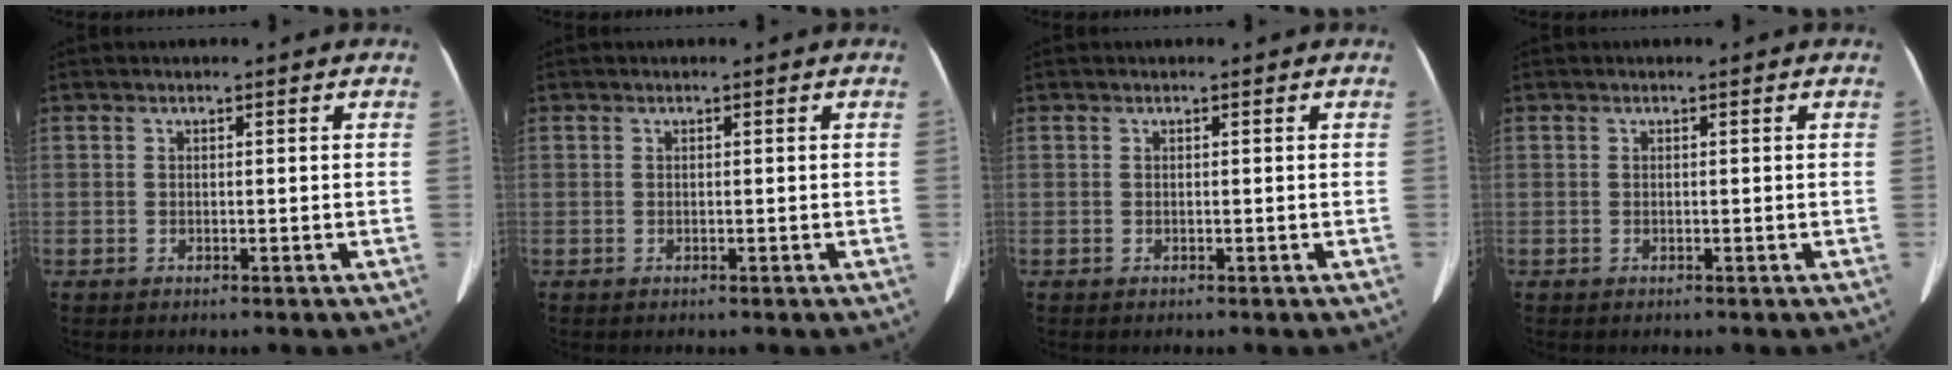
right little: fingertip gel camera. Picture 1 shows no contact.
{"total": 0.0}
{"total": 0.0}
{"total": 0.0}